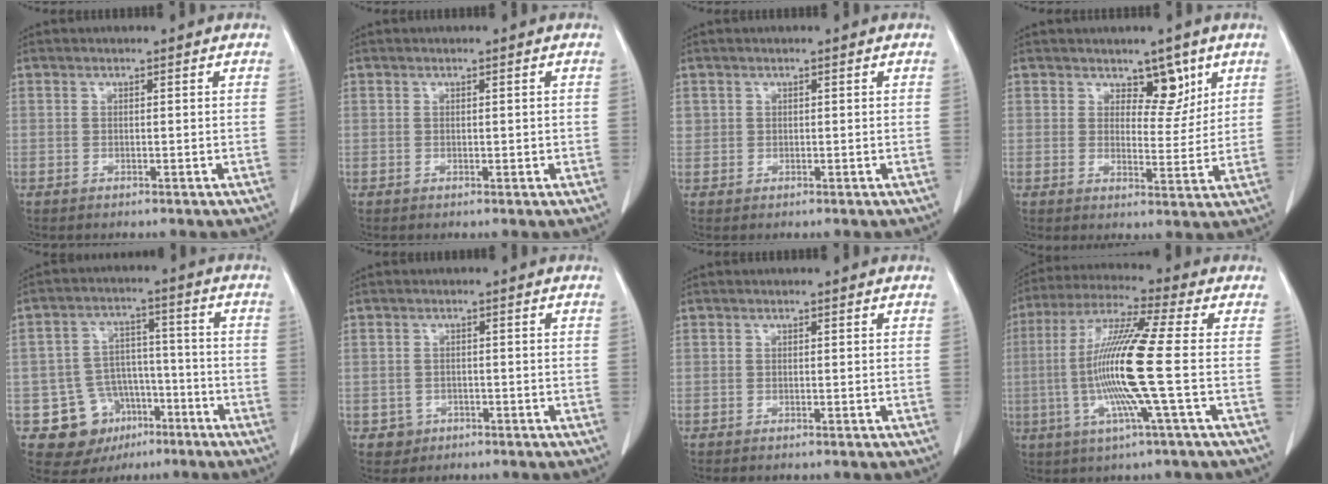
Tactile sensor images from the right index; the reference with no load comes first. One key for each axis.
{"total": 0.8, "fx": 0.0, "fy": 0.5, "fz": 0.6, "tx": -0.007, "ty": 0.001, "tz": 0.004}
{"total": 1.3, "fx": 0.5, "fy": 1.2, "fz": 0.1, "tx": 0.009, "ty": 0.009, "tz": 0.008}
{"total": 5.0, "fx": 3.2, "fy": 2.6, "fz": 2.9, "tx": -0.026, "ty": -0.006, "tz": 0.048}
{"total": 10.5, "fx": -4.9, "fy": 8.9, "fz": 2.8, "tx": -0.041, "ty": 0.037, "tz": -0.062}
{"total": 2.4, "fx": -1.1, "fy": 2.2, "fz": 0.0, "tx": 0.004, "ty": 0.011, "tz": -0.014}
{"total": 0.0}
{"total": 14.3, "fx": -1.8, "fy": -1.1, "fz": 14.2, "tx": -0.287, "ty": -0.007, "tz": -0.046}